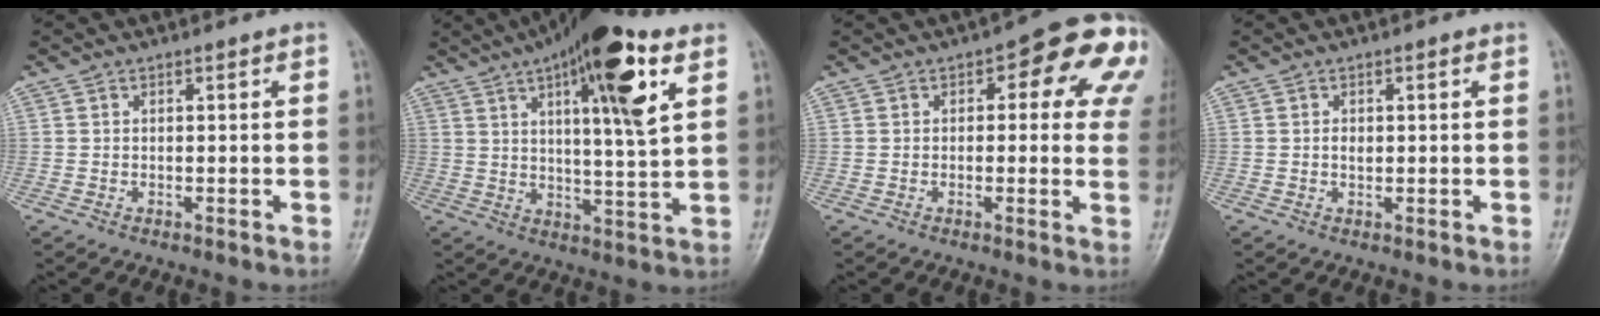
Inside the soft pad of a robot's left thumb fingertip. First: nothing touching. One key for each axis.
{"total": 16.9, "fx": 7.5, "fy": 3.9, "fz": 14.6, "tx": -0.209, "ty": -0.019, "tz": 0.113}
{"total": 13.4, "fx": 4.1, "fy": 6.1, "fz": 11.2, "tx": -0.073, "ty": 0.009, "tz": 0.034}
{"total": 1.2, "fx": 0.1, "fy": 0.9, "fz": 0.9, "tx": -0.007, "ty": 0.003, "tz": 0.000}